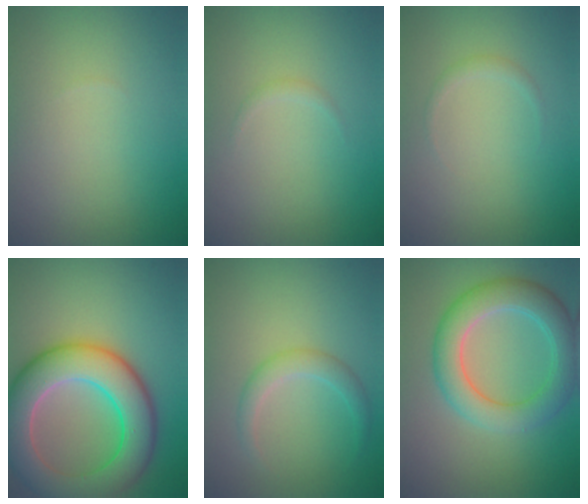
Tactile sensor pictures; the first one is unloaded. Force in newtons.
{"total": 0.5, "press": 0.5, "slide": 0.0}
{"total": 0.8, "press": 0.8, "slide": 0.0}
{"total": 9.6, "press": 9.6, "slide": 0.4}
{"total": 1.9, "press": 1.9, "slide": 0.1}
{"total": 5.6, "press": 5.6, "slide": 0.2}